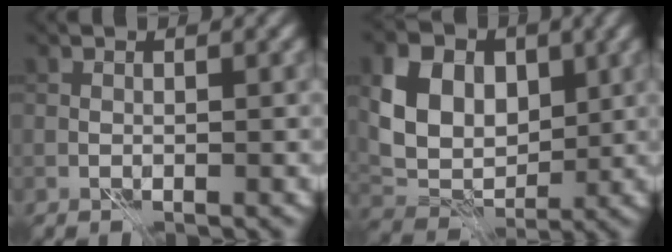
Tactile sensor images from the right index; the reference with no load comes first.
{"total": 7.0, "force": [2.4, 5.2, 4.1], "torque": [-0.085, -0.006, 0.034]}